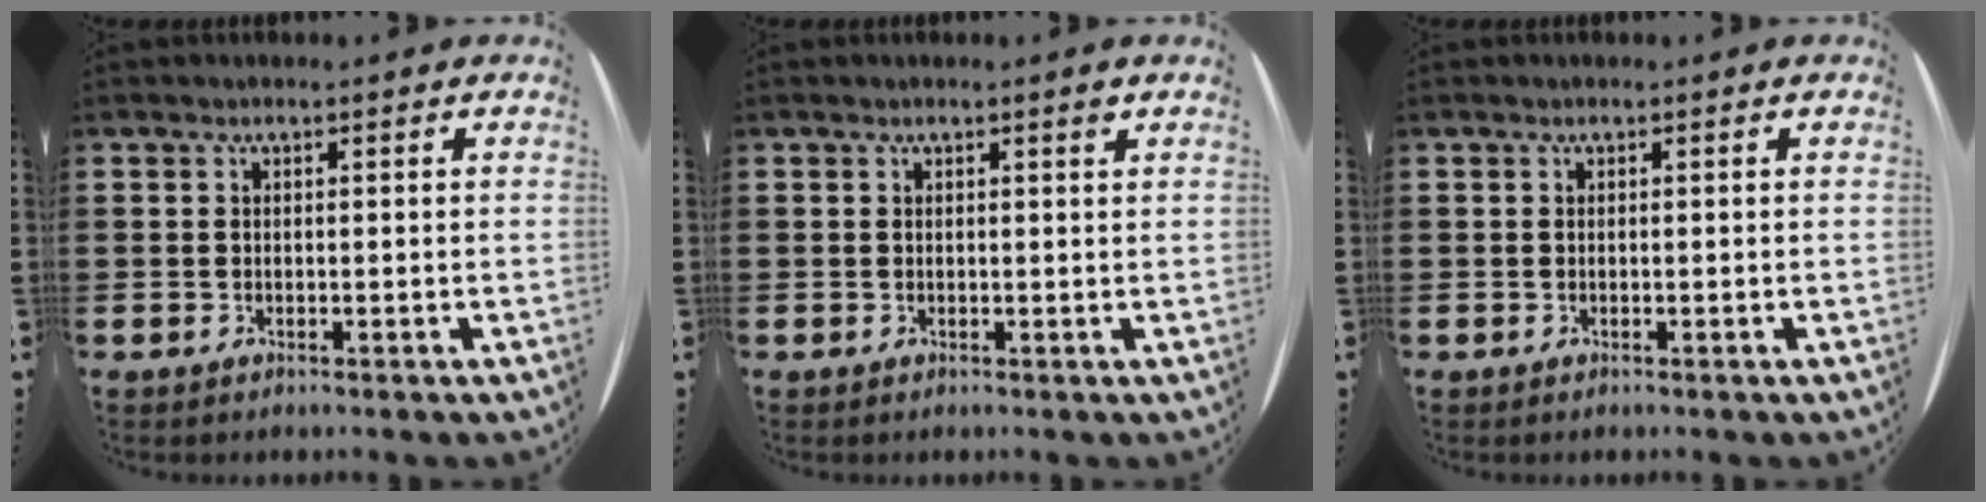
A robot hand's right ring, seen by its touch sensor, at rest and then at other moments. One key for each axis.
{"total": 0.8, "fx": 0.5, "fy": -0.2, "fz": 0.6, "tx": -0.009, "ty": -0.002, "tz": 0.009}
{"total": 0.0}